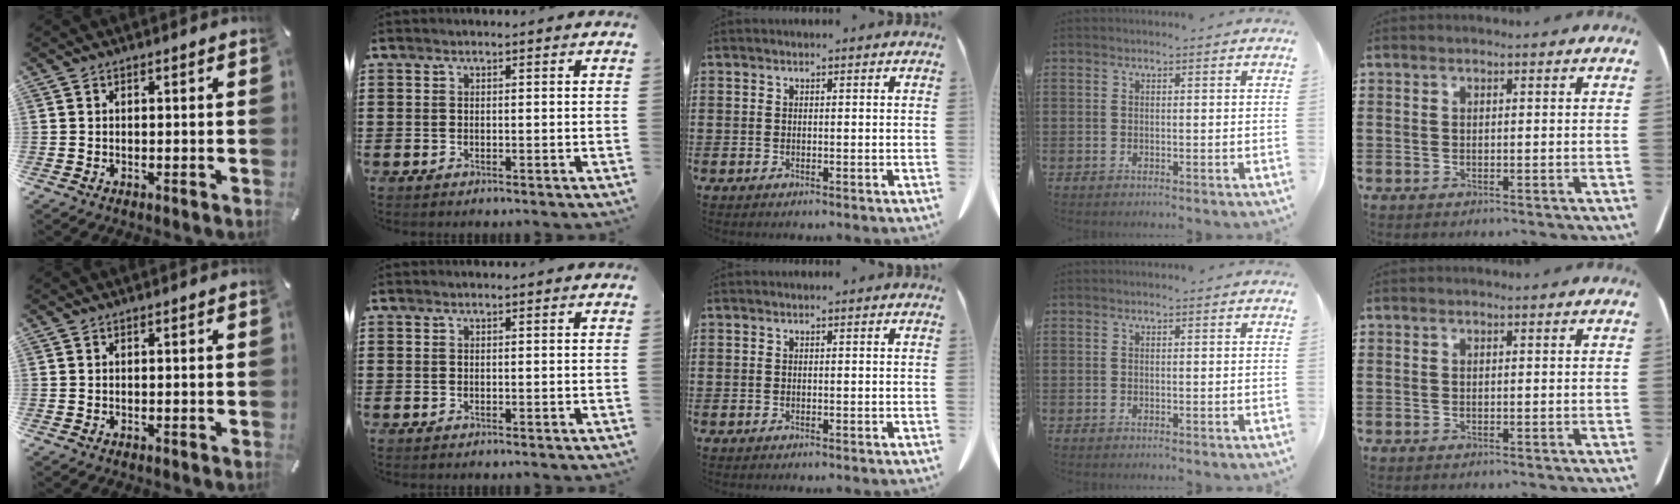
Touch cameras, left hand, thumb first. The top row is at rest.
{}